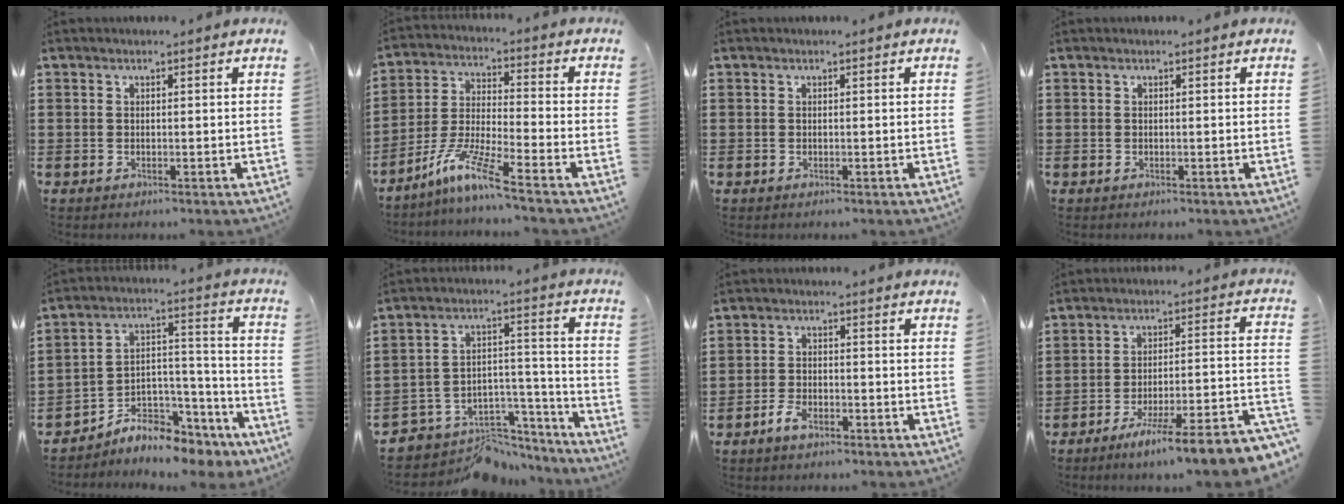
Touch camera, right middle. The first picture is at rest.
{"total": 8.6, "force": [-6.6, 0.2, 5.5], "torque": [-0.120, -0.014, -0.130]}
{"total": 0.0}
{"total": 0.0}
{"total": 6.8, "force": [-6.3, 2.1, 1.2], "torque": [-0.023, 0.004, -0.122]}
{"total": 5.9, "force": [-5.0, 3.1, 0.6], "torque": [-0.012, 0.010, -0.096]}
{"total": 3.3, "force": [-2.4, 1.3, 1.8], "torque": [-0.038, 0.004, -0.050]}
{"total": 7.6, "force": [-6.2, -0.7, 4.4], "torque": [-0.065, -0.017, -0.119]}